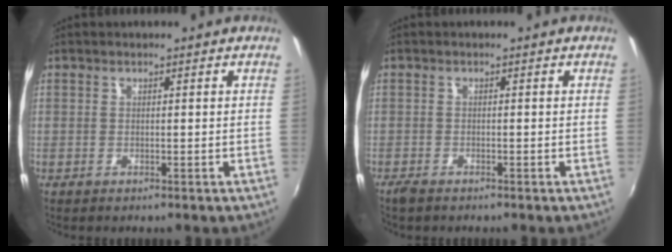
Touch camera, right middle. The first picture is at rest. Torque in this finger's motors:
{"motor_torque": [0.37, -0.38, 0.13, 0.08]}